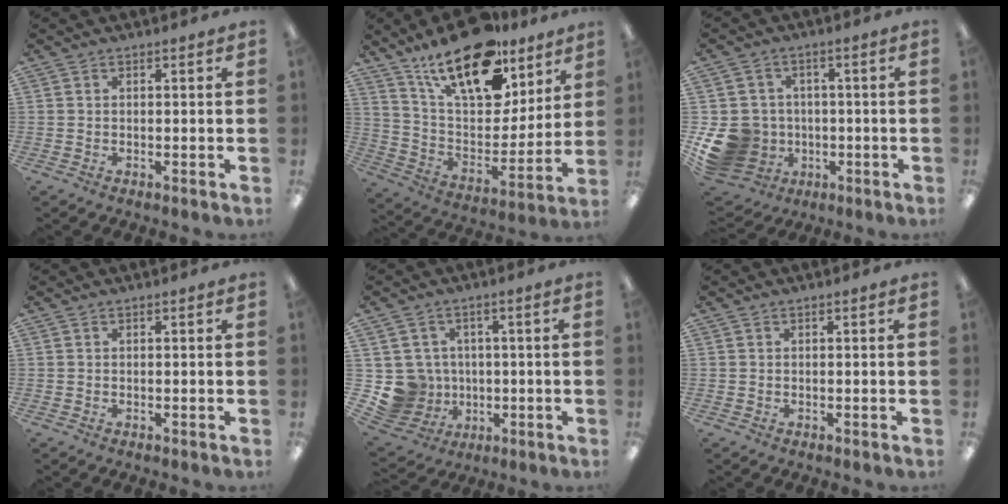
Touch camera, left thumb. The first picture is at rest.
{"total": 23.1, "force": [16.0, 9.9, 13.3], "torque": [-0.221, -0.097, 0.281]}
{"total": 12.5, "force": [-2.9, 11.3, 4.6], "torque": [-0.122, 0.020, -0.042]}
{"total": 0.0}
{"total": 8.6, "force": [-0.5, 8.5, 1.3], "torque": [-0.068, 0.003, 0.003]}
{"total": 0.0}